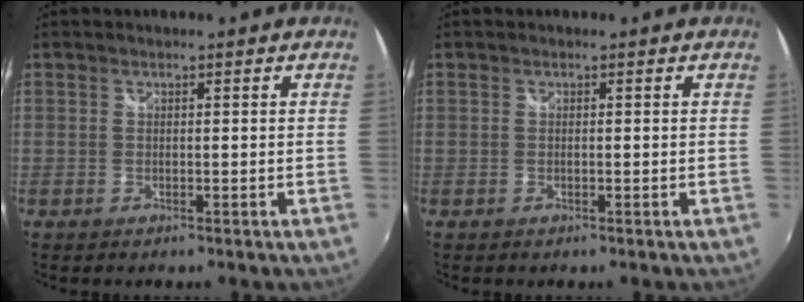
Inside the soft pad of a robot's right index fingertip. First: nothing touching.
{"total": 0.0}